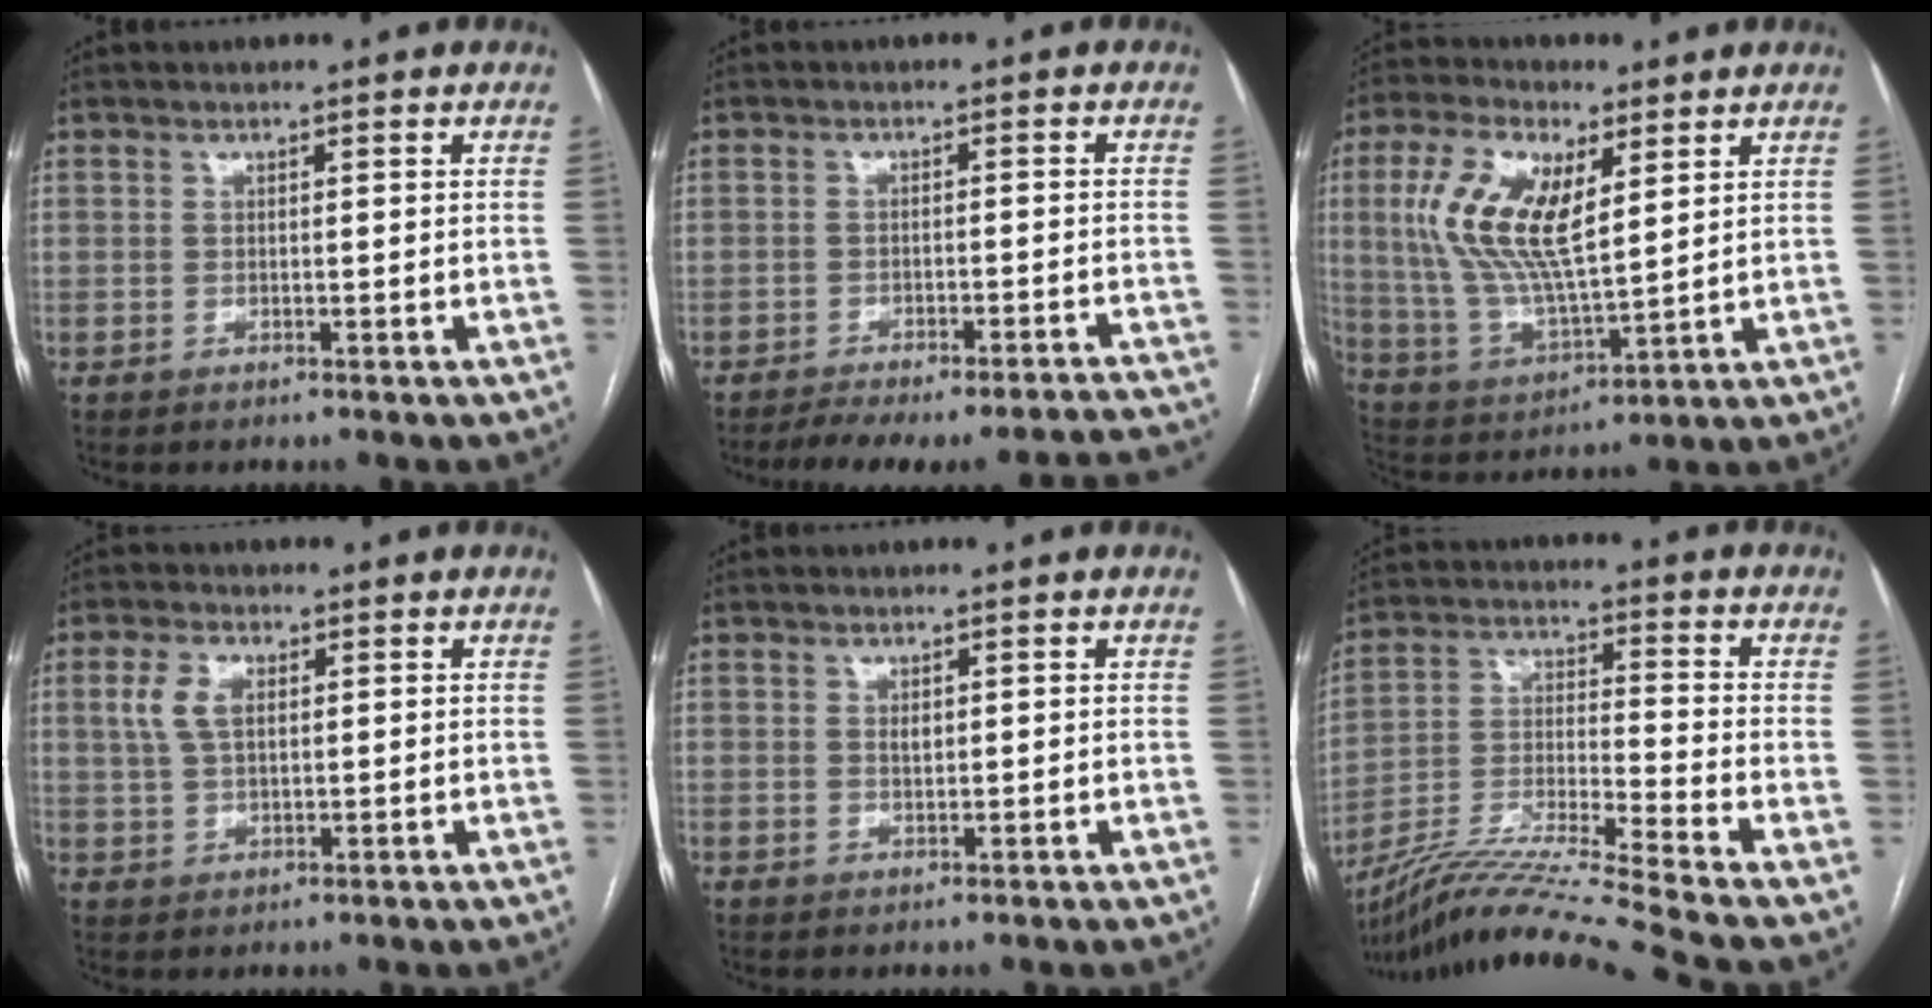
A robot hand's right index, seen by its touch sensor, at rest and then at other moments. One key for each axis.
{"total": 15.0, "fx": -14.3, "fy": 0.9, "fz": 4.6, "tx": -0.037, "ty": 0.010, "tz": -0.179}
{"total": 14.3, "fx": 4.6, "fy": 5.2, "fz": 12.5, "tx": -0.270, "ty": 0.011, "tz": 0.091}
{"total": 4.8, "fx": 1.5, "fy": 2.6, "fz": 3.8, "tx": -0.091, "ty": 0.012, "tz": 0.031}
{"total": 1.0, "fx": 0.3, "fy": 0.4, "fz": 0.9, "tx": -0.016, "ty": -0.002, "tz": 0.006}
{"total": 17.0, "fx": -14.5, "fy": -3.0, "fz": 8.4, "tx": -0.173, "ty": -0.015, "tz": -0.259}